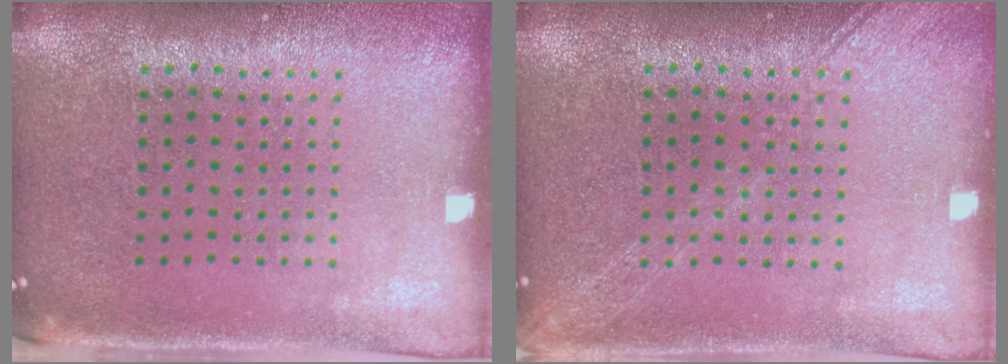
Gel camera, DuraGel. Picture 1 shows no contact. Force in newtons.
{"total": 2.4, "press": 2.3, "slide": 0.4}